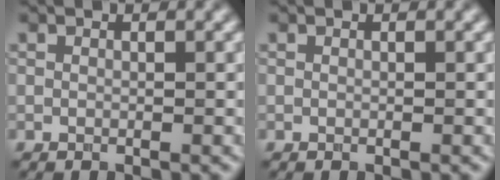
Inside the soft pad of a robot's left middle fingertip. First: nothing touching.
{"total": 0.0}